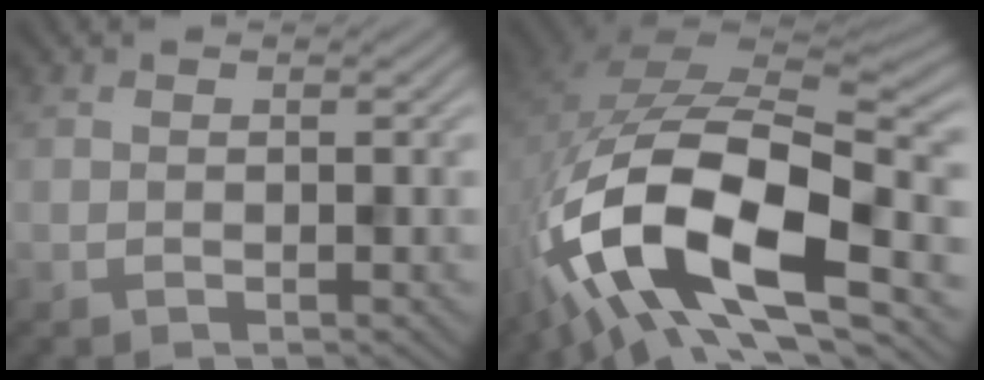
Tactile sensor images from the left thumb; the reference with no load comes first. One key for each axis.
{"total": 17.3, "fx": -7.5, "fy": 8.7, "fz": 12.9, "tx": -0.243, "ty": -0.021, "tz": -0.139}